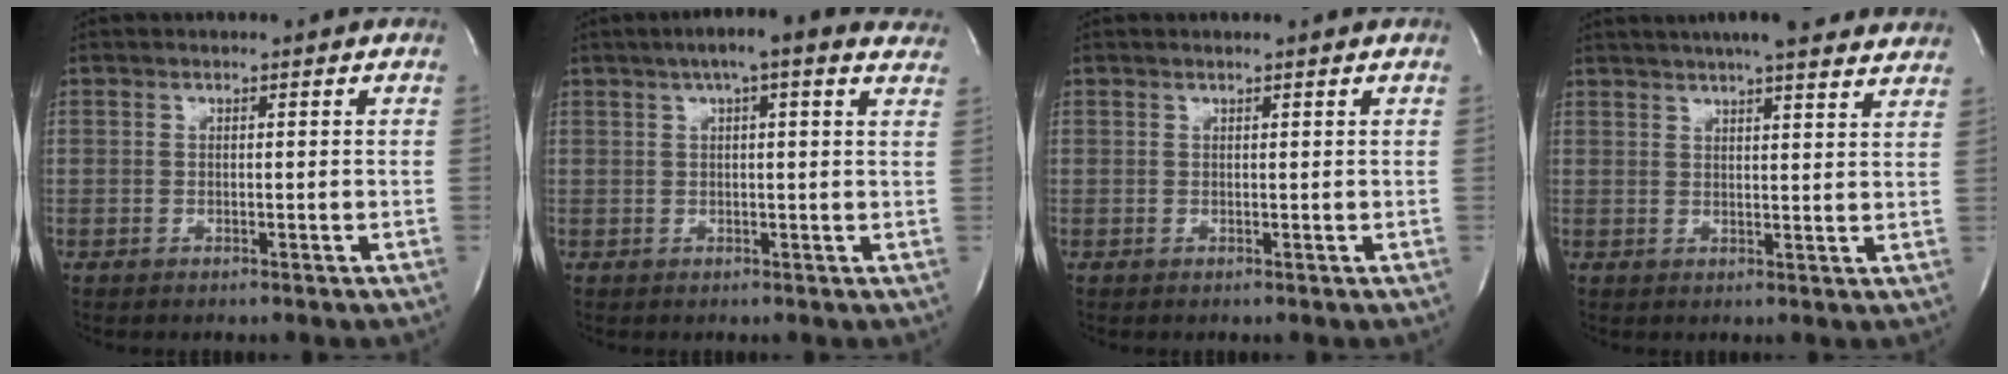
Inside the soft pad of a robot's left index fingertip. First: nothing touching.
{"total": 11.0, "force": [8.1, 2.0, 7.1], "torque": [-0.103, 0.031, 0.094]}
{"total": 0.8, "force": [0.7, -0.2, 0.4], "torque": [-0.014, -0.001, 0.014]}
{"total": 17.6, "force": [15.4, 2.3, 8.3], "torque": [-0.124, 0.031, 0.192]}